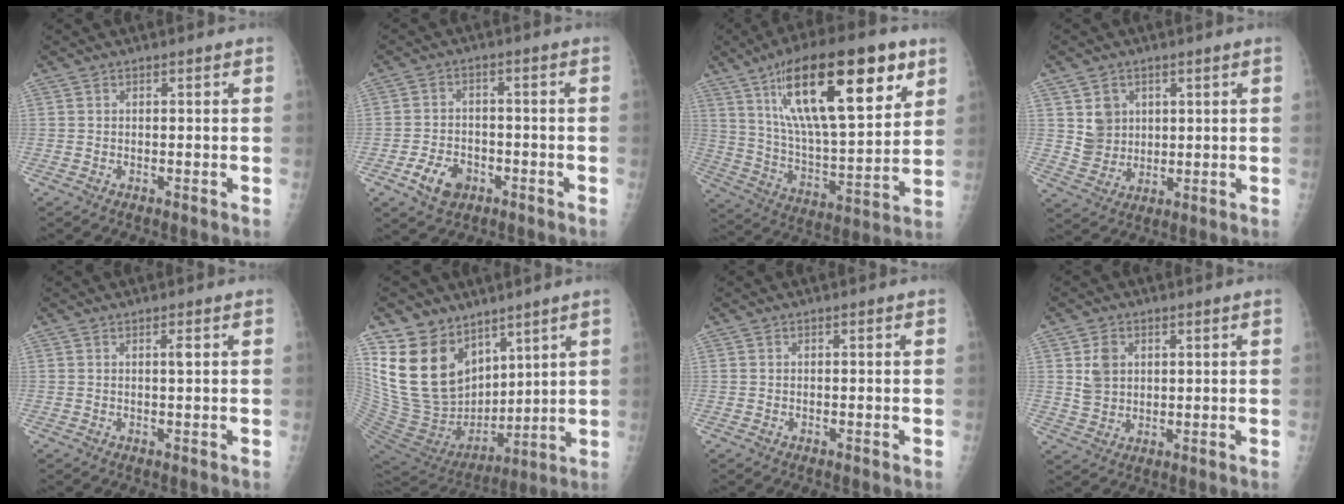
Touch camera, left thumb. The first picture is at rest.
{"total": 6.6, "force": [-3.5, 4.6, 3.3], "torque": [-0.044, 0.020, -0.057]}
{"total": 26.7, "force": [13.0, 9.1, 21.5], "torque": [-0.330, -0.032, 0.222]}
{"total": 6.2, "force": [2.1, 5.4, 2.2], "torque": [-0.014, -0.014, 0.048]}
{"total": 1.1, "force": [0.4, 0.0, 1.1], "torque": [-0.021, -0.001, 0.006]}
{"total": 19.7, "force": [11.2, 13.0, 9.7], "torque": [-0.151, -0.053, 0.234]}
{"total": 0.0}
{"total": 5.2, "force": [1.7, 4.1, 2.8], "torque": [-0.034, -0.010, 0.039]}